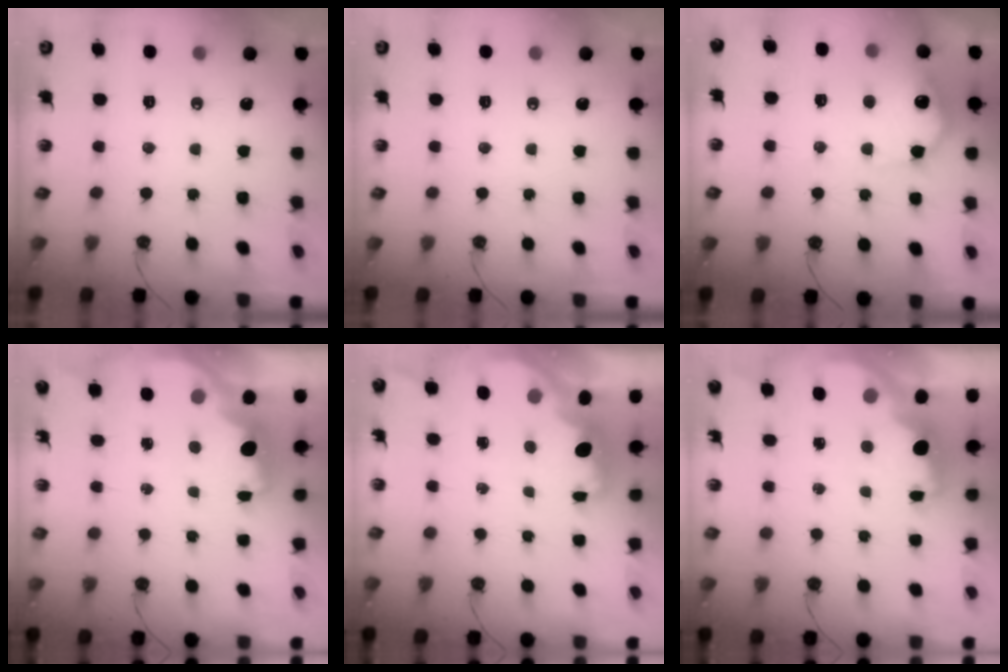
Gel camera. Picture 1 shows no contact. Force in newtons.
{"total": 0.0}
{"total": 14.7, "press": 14.7, "slide": 0.7}
{"total": 2.5, "press": 2.3, "slide": 0.8}
{"total": 1.6, "press": 1.4, "slide": 0.7}
{"total": 2.2, "press": 2.1, "slide": 0.7}